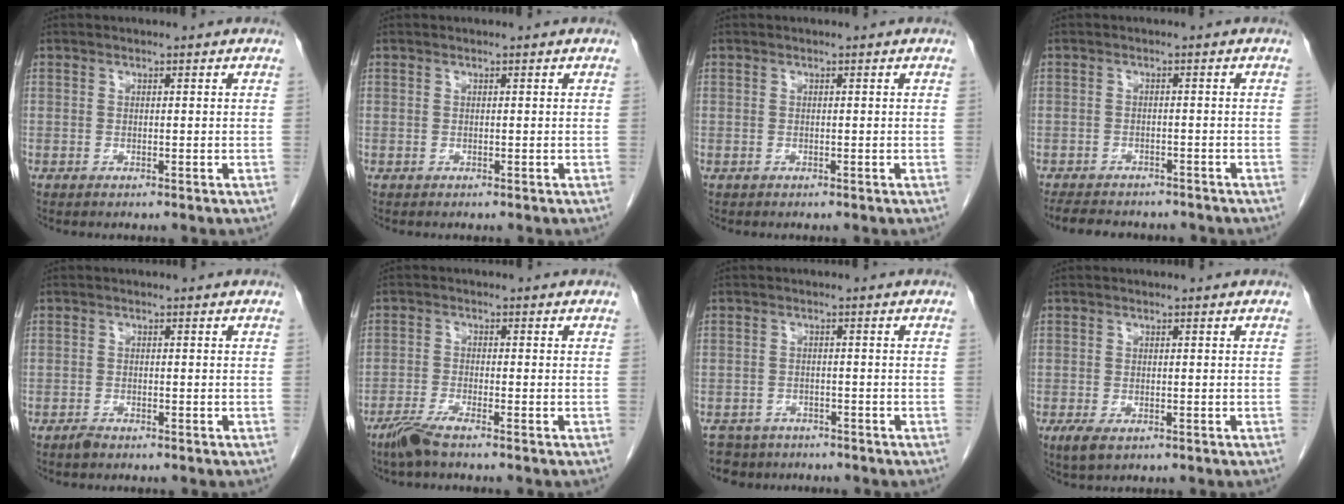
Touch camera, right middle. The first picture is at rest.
{"total": 0.0}
{"total": 0.0}
{"total": 10.2, "force": [-8.9, 3.6, 3.6], "torque": [-0.070, -0.002, -0.116]}
{"total": 1.1, "force": [-1.0, 0.3, 0.4], "torque": [-0.013, -0.001, -0.017]}
{"total": 3.7, "force": [-2.9, 0.0, 2.4], "torque": [-0.056, -0.009, -0.063]}
{"total": 6.4, "force": [-5.4, 3.4, 0.5], "torque": [-0.007, -0.002, -0.079]}
{"total": 2.8, "force": [-1.5, 1.2, 2.1], "torque": [-0.044, -0.005, -0.021]}